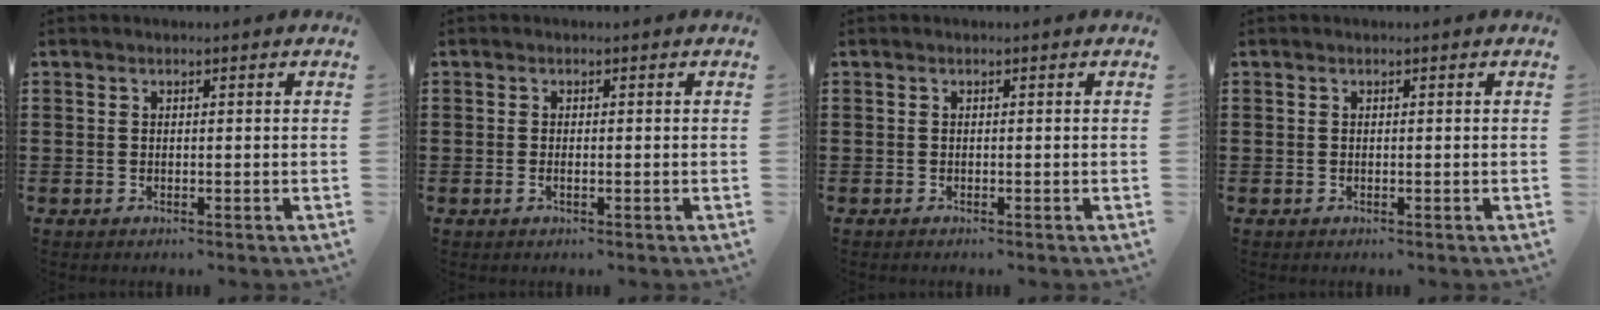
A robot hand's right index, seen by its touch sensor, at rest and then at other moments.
{"total": 0.7, "force": [-0.3, 0.1, 0.6], "torque": [-0.011, -0.005, -0.003]}
{"total": 0.0}
{"total": 0.0}